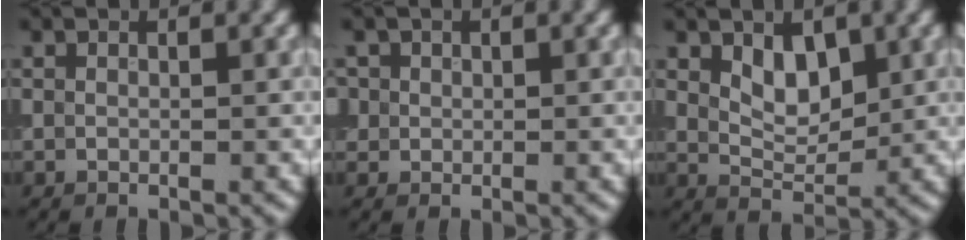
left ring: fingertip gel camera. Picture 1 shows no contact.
{"total": 2.1, "force": [0.9, 1.8, 0.7], "torque": [-0.013, 0.005, 0.020]}
{"total": 3.0, "force": [1.3, 1.8, 2.1], "torque": [-0.035, -0.006, 0.026]}